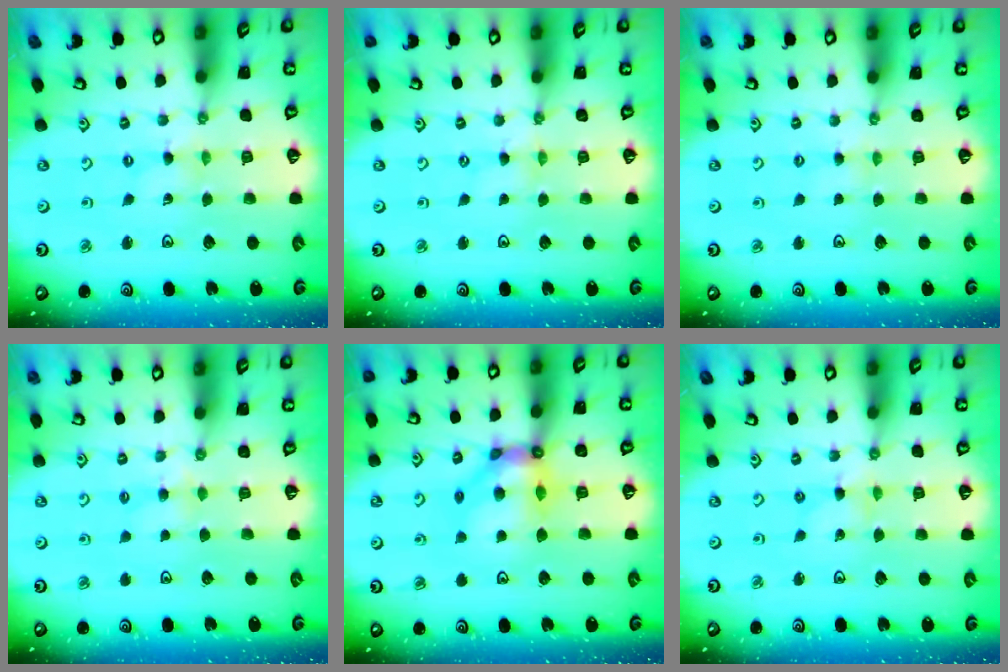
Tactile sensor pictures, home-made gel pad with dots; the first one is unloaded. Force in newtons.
{"total": 0.0}
{"total": 1.8, "press": 1.7, "slide": 0.3}
{"total": 3.9, "press": 3.9, "slide": 0.3}
{"total": 10.4, "press": 10.2, "slide": 1.8}
{"total": 1.8, "press": 1.8, "slide": 0.2}